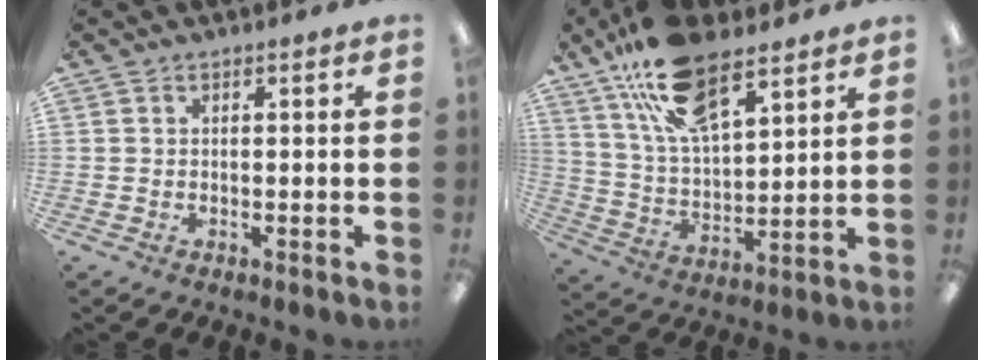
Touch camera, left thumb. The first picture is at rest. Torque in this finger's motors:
{"motor_torque": [0.68, 0.17, 1.72, -1.05, 0.49]}